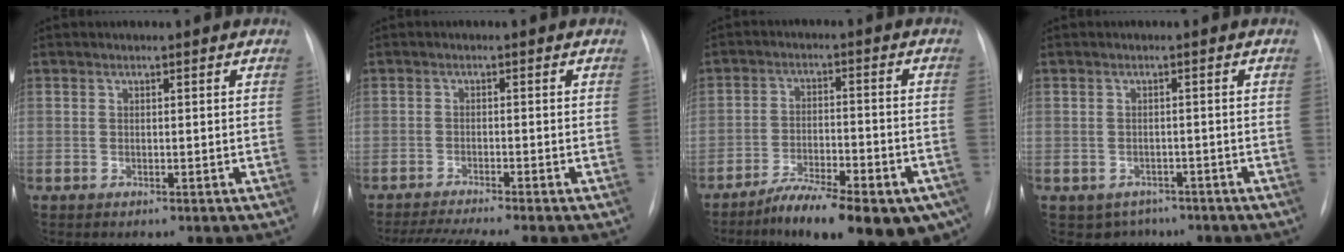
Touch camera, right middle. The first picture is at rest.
{"total": 7.4, "force": [-6.3, -1.2, 3.8], "torque": [-0.055, -0.016, -0.100]}
{"total": 17.7, "force": [-12.2, 4.9, 11.9], "torque": [-0.122, 0.007, -0.180]}
{"total": 3.3, "force": [-2.3, 2.4, 0.3], "torque": [-0.002, 0.008, -0.028]}